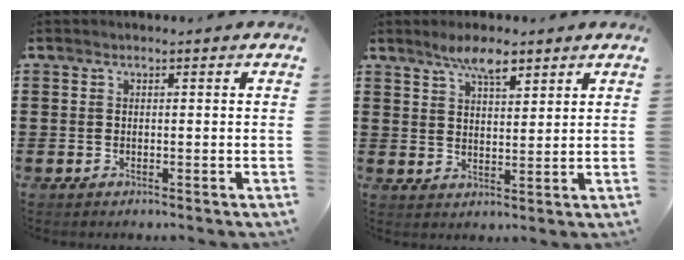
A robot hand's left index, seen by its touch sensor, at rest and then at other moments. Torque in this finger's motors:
{"motor_torque": [0.46, 0.30, 0.27, 0.02]}